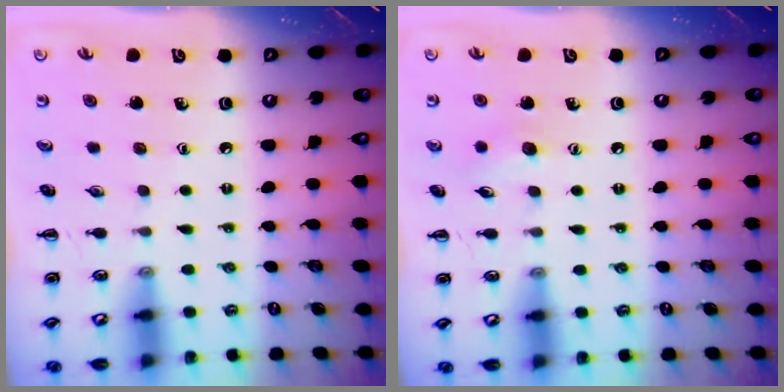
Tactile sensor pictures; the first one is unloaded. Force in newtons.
{"total": 6.0, "press": 5.8, "slide": 1.5}